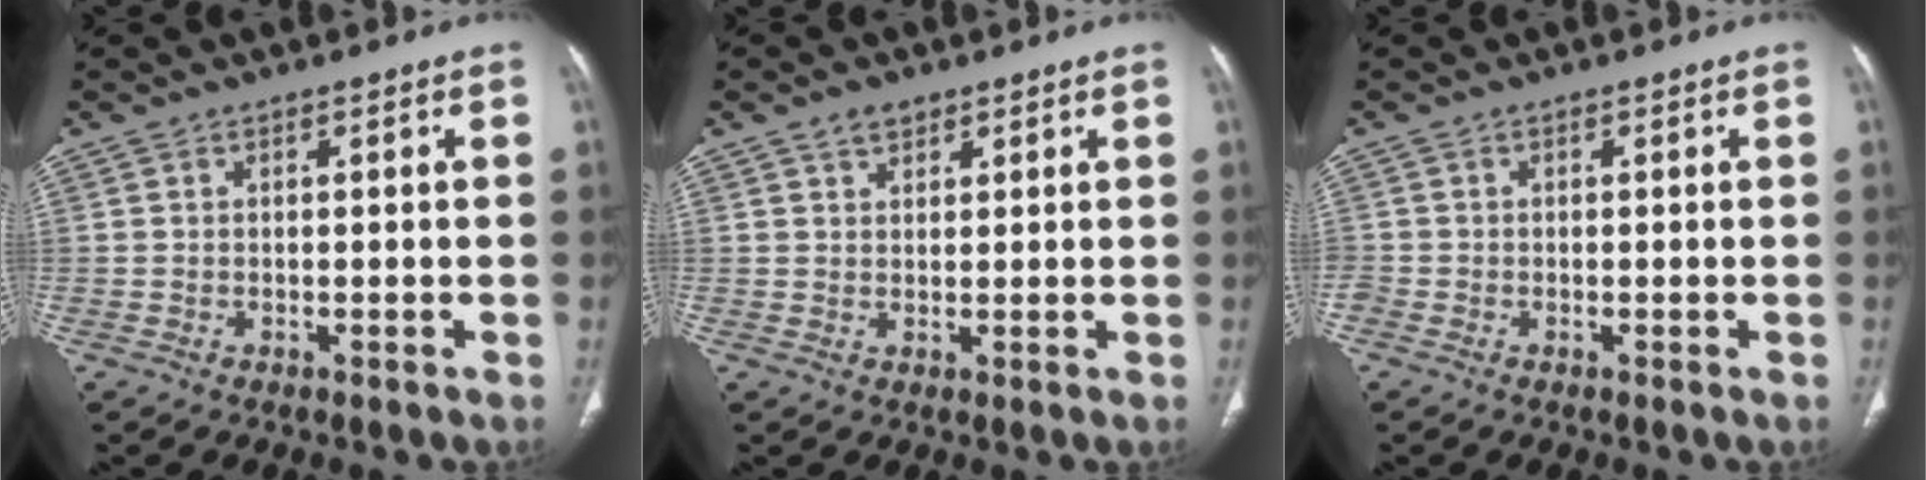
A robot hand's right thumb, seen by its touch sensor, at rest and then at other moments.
{"total": 2.6, "force": [1.8, 1.6, 1.1], "torque": [-0.009, -0.010, 0.029]}
{"total": 1.0, "force": [-0.6, 0.6, 0.5], "torque": [-0.016, -0.002, -0.018]}